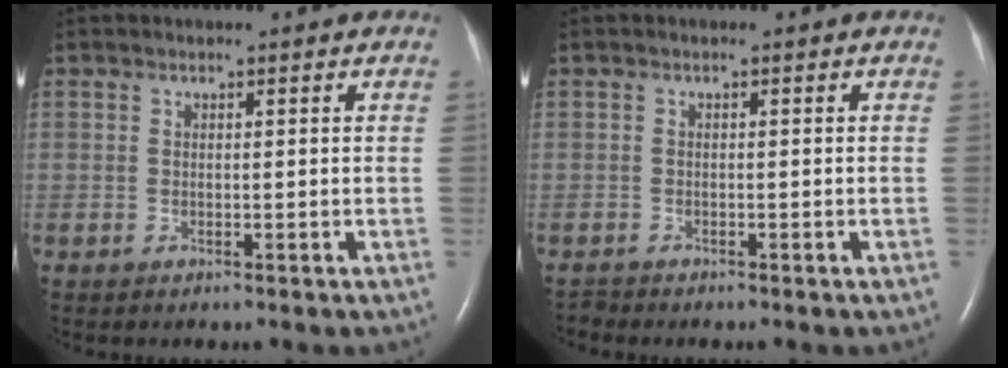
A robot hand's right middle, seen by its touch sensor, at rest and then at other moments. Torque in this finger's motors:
{"motor_torque": [0.08, -0.06, -0.08, -0.01]}